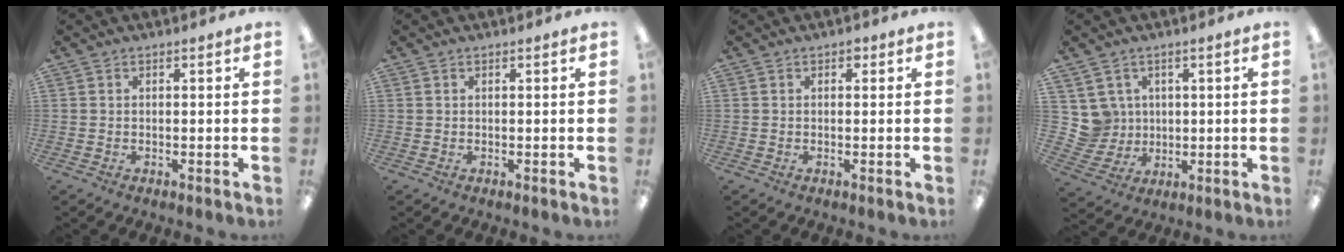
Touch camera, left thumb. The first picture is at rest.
{"total": 0.0}
{"total": 1.0, "force": [0.5, 0.7, 0.5], "torque": [-0.003, 0.001, 0.006]}
{"total": 6.9, "force": [2.6, 6.4, 0.1], "torque": [-0.011, -0.006, 0.056]}